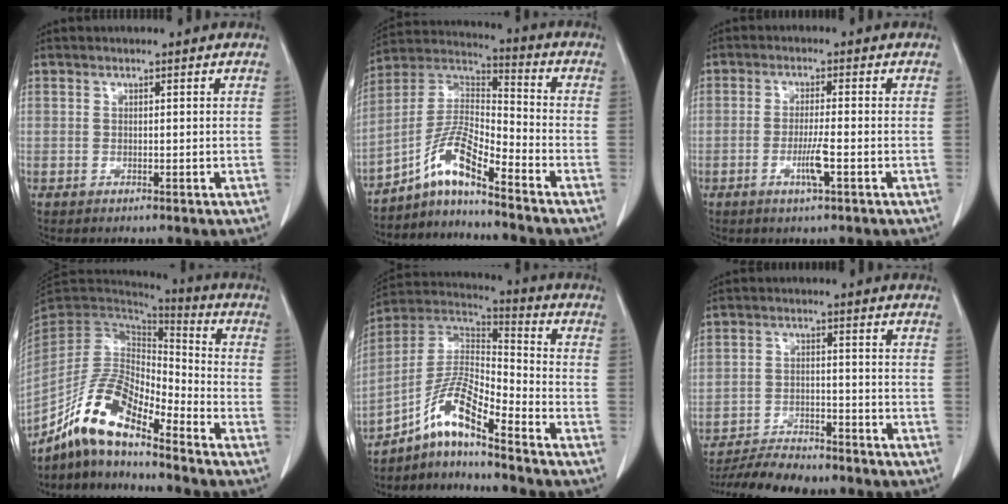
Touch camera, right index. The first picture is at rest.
{"total": 9.2, "force": [-6.8, 0.5, 6.3], "torque": [-0.136, 0.017, -0.127]}
{"total": 4.0, "force": [-1.5, -0.2, 3.7], "torque": [-0.071, -0.007, -0.029]}
{"total": 12.3, "force": [-9.3, 3.2, 7.5], "torque": [-0.153, 0.018, -0.172]}
{"total": 11.2, "force": [-7.7, 0.9, 8.1], "torque": [-0.167, 0.020, -0.142]}
{"total": 10.2, "force": [-9.4, 1.8, 3.5], "torque": [-0.052, -0.013, -0.150]}